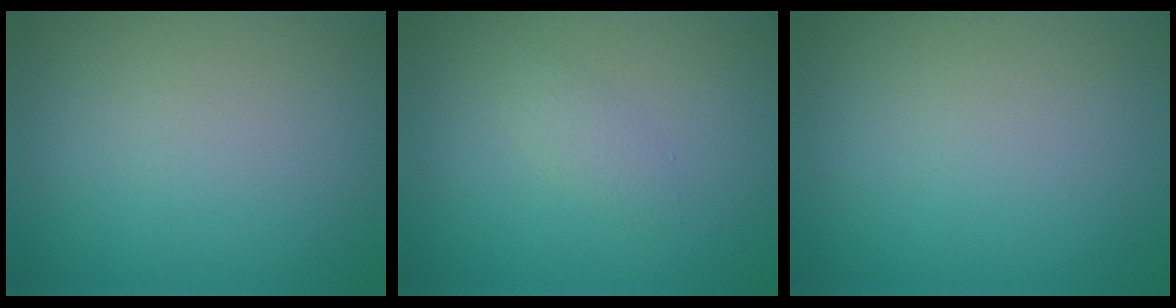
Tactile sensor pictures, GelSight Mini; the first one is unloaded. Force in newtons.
{"total": 1.1, "press": 1.1, "slide": 0.0}
{"total": 0.0}